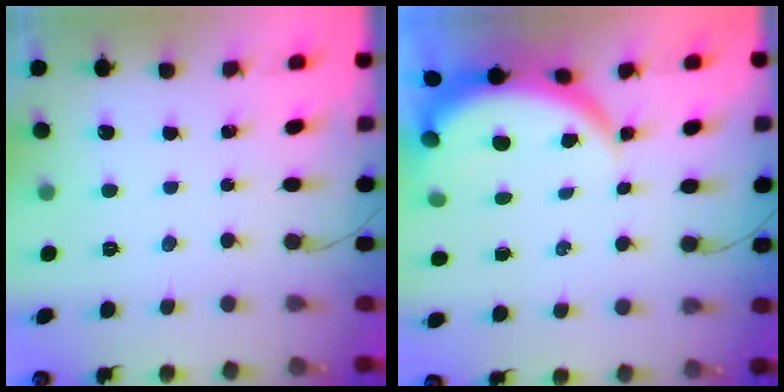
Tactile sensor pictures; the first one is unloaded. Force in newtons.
{"total": 6.6, "press": 6.6, "slide": 0.9}